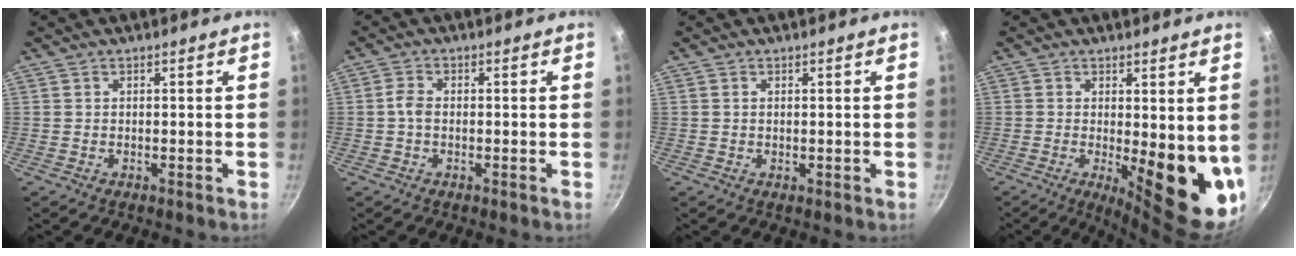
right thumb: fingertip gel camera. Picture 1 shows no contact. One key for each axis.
{"total": 2.5, "fx": -0.2, "fy": 1.7, "fz": 1.8, "tx": -0.039, "ty": 0.010, "tz": -0.009}
{"total": 0.6, "fx": 0.2, "fy": 0.4, "fz": 0.4, "tx": -0.006, "ty": 0.000, "tz": 0.003}
{"total": 13.4, "fx": -0.5, "fy": 4.8, "fz": 12.5, "tx": -0.135, "ty": -0.029, "tz": 0.004}